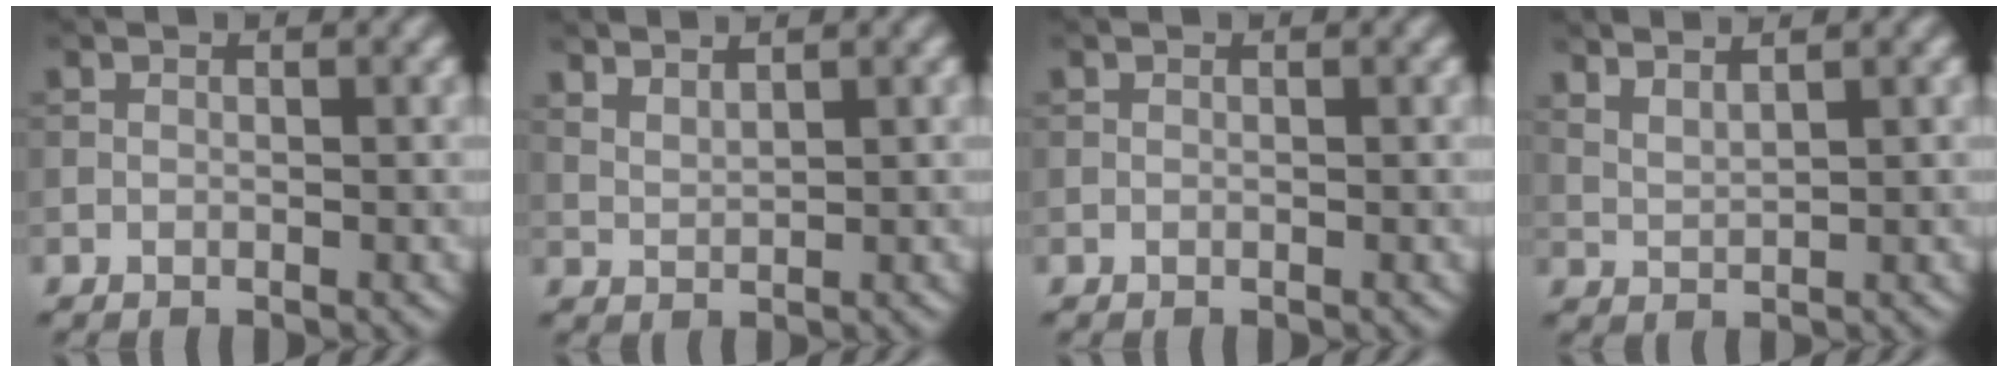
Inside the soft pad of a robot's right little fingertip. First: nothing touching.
{"total": 2.0, "force": [1.8, 0.3, 0.8], "torque": [-0.016, 0.000, 0.036]}
{"total": 0.0}
{"total": 2.8, "force": [2.3, 0.6, 1.5], "torque": [-0.021, 0.005, 0.039]}